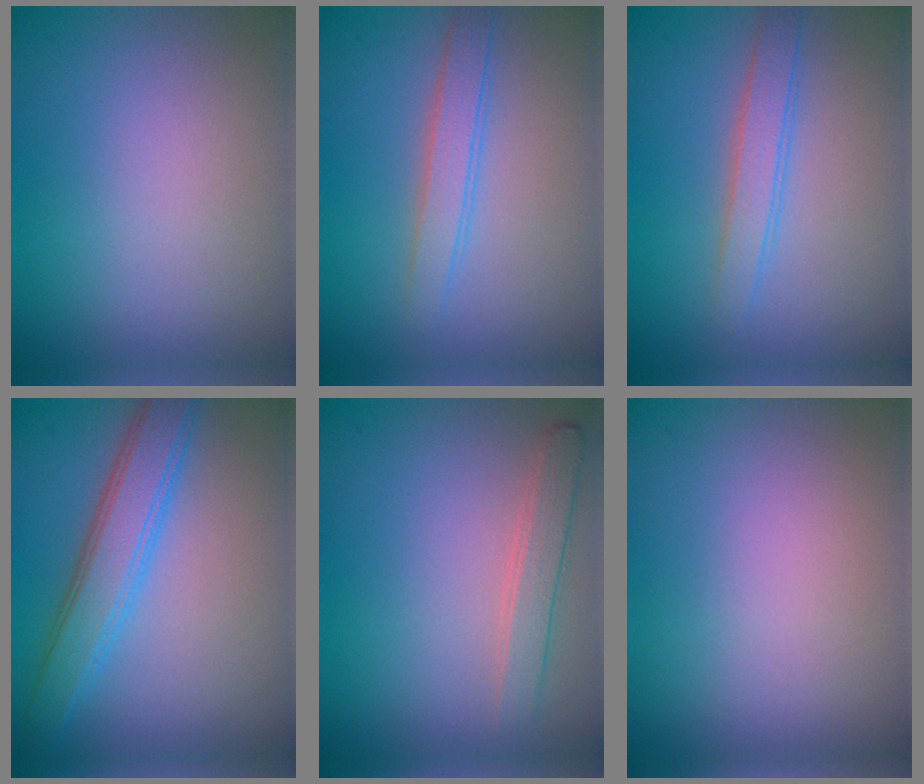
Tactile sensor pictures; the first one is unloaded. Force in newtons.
{"total": 2.4, "press": 2.4, "slide": 0.1}
{"total": 2.4, "press": 2.4, "slide": 0.1}
{"total": 4.4, "press": 4.4, "slide": 0.1}
{"total": 2.3, "press": 2.3, "slide": 0.1}
{"total": 0.0}